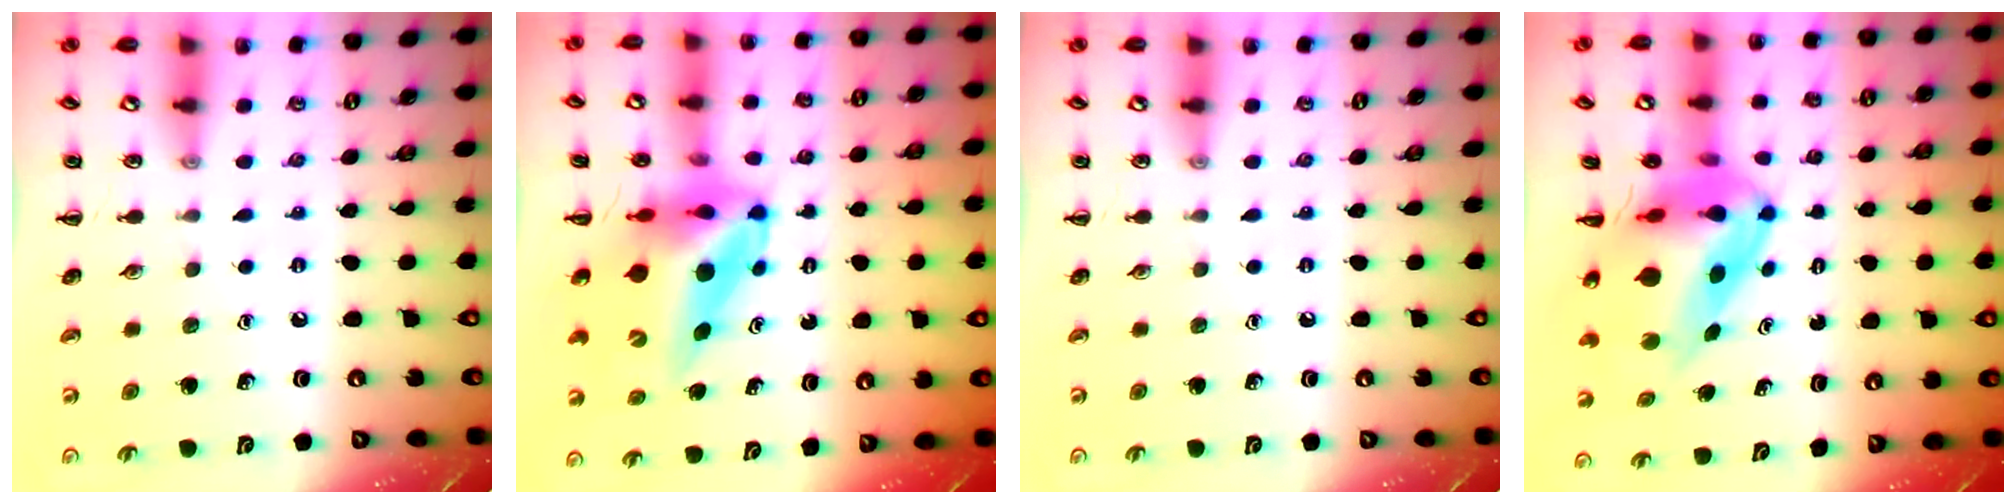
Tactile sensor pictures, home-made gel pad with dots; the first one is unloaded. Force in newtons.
{"total": 10.7, "press": 10.2, "slide": 3.1}
{"total": 0.0}
{"total": 8.7, "press": 8.3, "slide": 2.6}